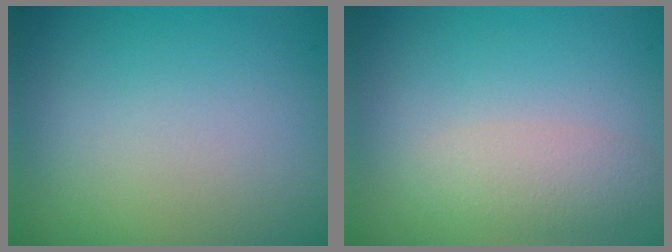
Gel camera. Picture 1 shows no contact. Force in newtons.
{"total": 2.1, "press": 2.1, "slide": 0.1}